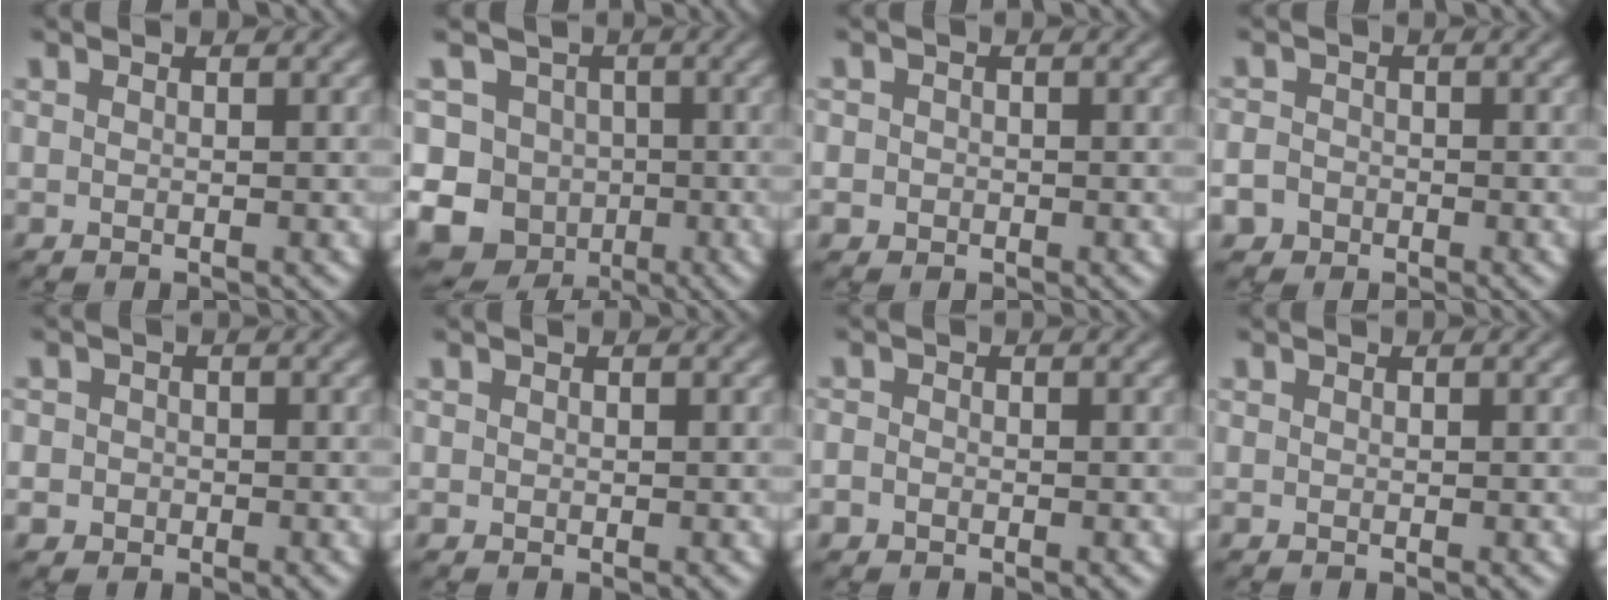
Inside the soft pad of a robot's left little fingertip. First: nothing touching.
{"total": 11.2, "force": [-2.4, 10.2, 3.9], "torque": [-0.074, -0.001, -0.067]}
{"total": 1.0, "force": [-0.1, 1.0, 0.1], "torque": [0.009, -0.004, -0.005]}
{"total": 3.4, "force": [-2.0, 2.6, 0.9], "torque": [-0.004, -0.006, -0.039]}
{"total": 1.8, "force": [-0.1, 1.7, 0.4], "torque": [0.015, 0.004, -0.015]}
{"total": 0.0}
{"total": 1.0, "force": [-0.4, 0.8, 0.4], "torque": [-0.004, -0.004, -0.009]}
{"total": 0.0}